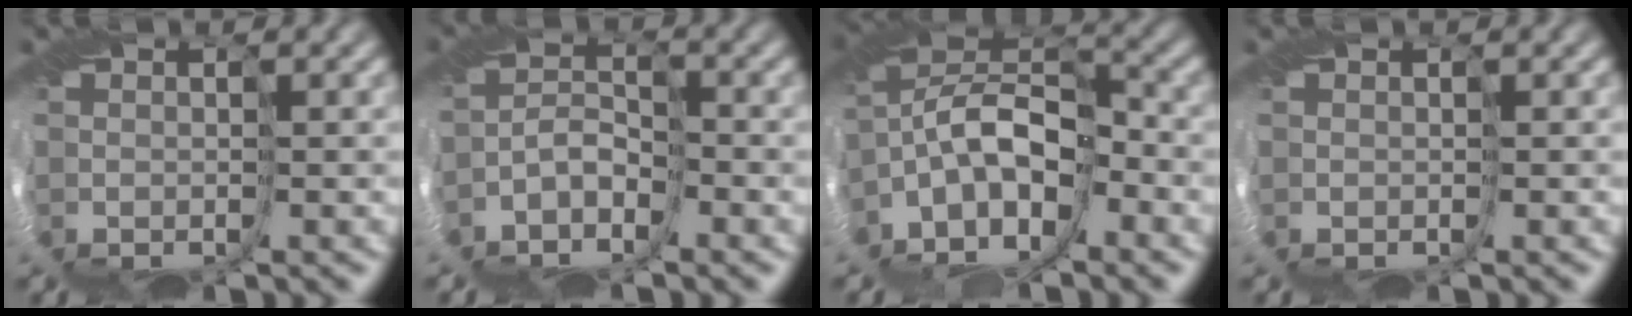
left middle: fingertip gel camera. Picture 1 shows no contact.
{"total": 2.9, "force": [-2.8, 0.4, 0.8], "torque": [-0.021, 0.002, -0.059]}
{"total": 8.0, "force": [-3.9, 3.4, 6.1], "torque": [-0.120, 0.015, -0.086]}
{"total": 0.0}